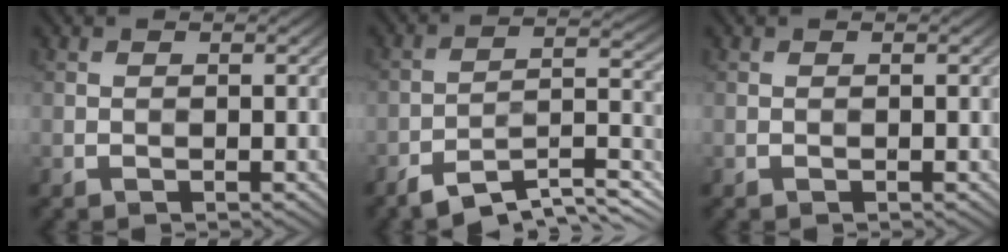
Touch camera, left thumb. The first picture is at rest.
{"total": 9.1, "force": [-6.3, 2.7, 6.0], "torque": [-0.099, -0.001, -0.108]}
{"total": 0.0}